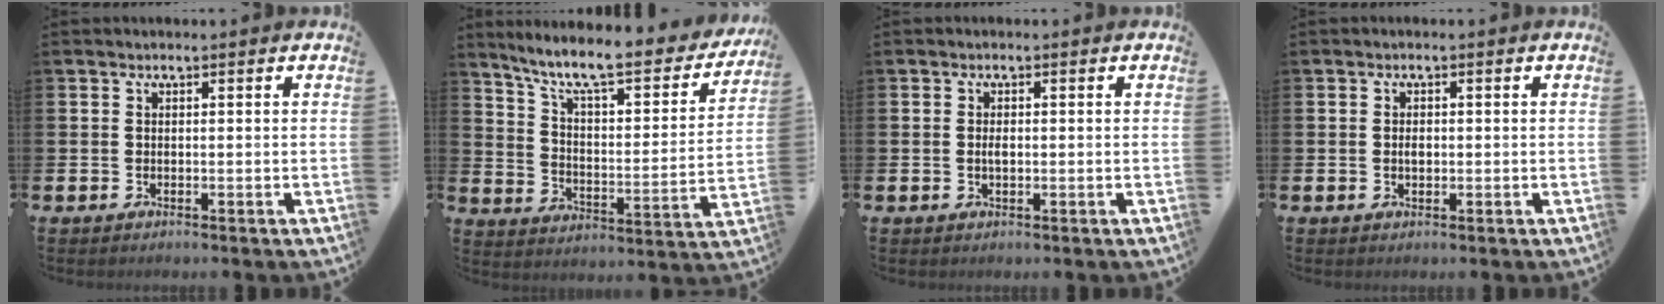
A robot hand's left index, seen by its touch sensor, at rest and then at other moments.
{"total": 9.4, "force": [8.0, 2.0, 4.5], "torque": [-0.111, -0.059, 0.130]}
{"total": 1.1, "force": [-0.1, 0.5, 1.0], "torque": [-0.018, 0.003, -0.004]}
{"total": 1.3, "force": [-0.1, 0.7, 1.0], "torque": [-0.010, 0.001, -0.005]}